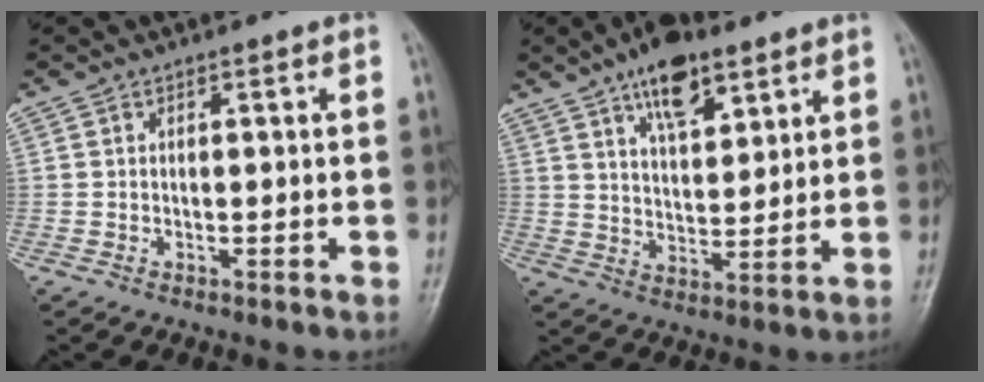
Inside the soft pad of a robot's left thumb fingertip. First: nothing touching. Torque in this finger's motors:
{"motor_torque": [2.03, 0.89, 1.35, -0.58, 0.08]}